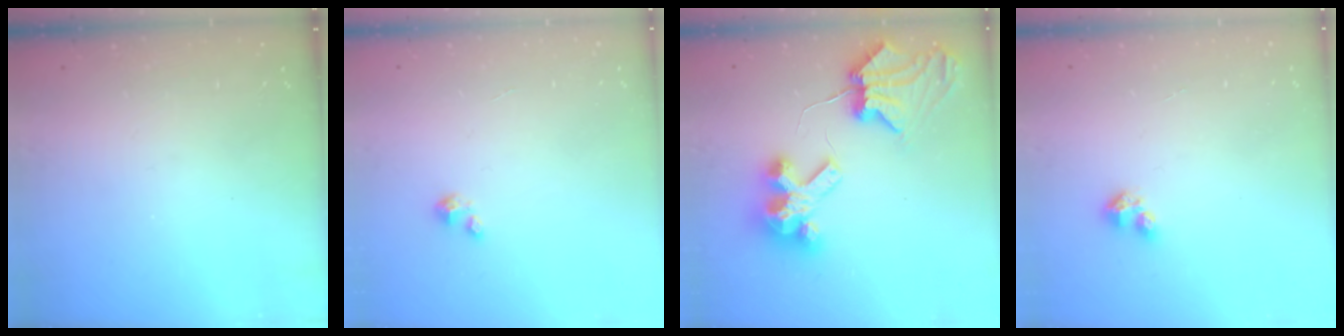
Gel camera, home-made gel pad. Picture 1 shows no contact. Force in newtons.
{"total": 0.6, "press": 0.6, "slide": 0.3}
{"total": 8.3, "press": 8.2, "slide": 1.1}
{"total": 2.7, "press": 2.7, "slide": 0.3}